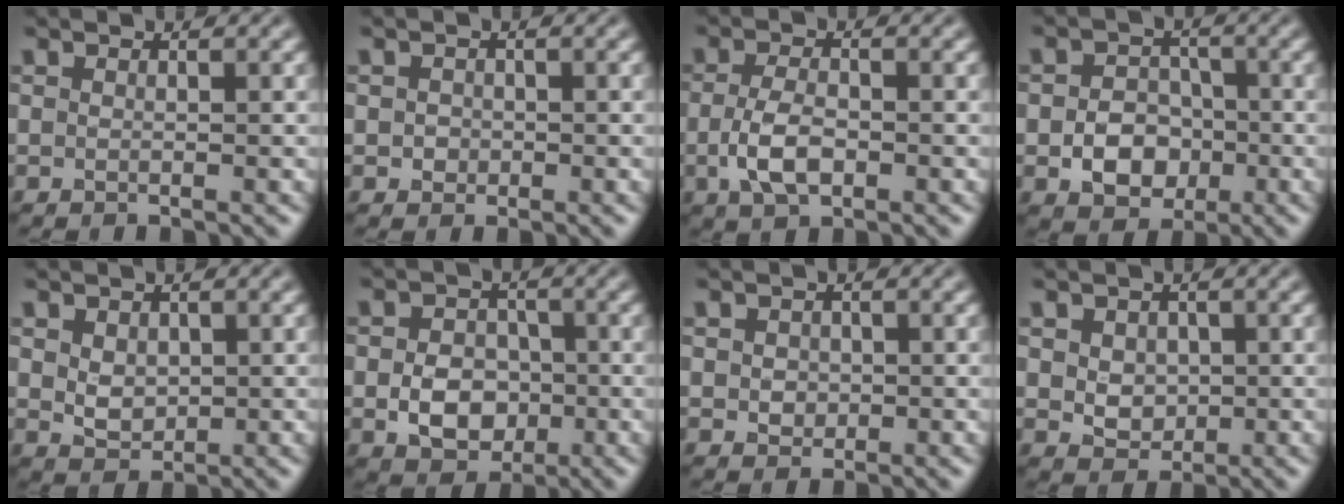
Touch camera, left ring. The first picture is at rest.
{"total": 1.1, "force": [0.0, 1.0, 0.3], "torque": [-0.001, -0.002, -0.002]}
{"total": 3.6, "force": [-1.0, 1.9, 2.9], "torque": [-0.063, -0.004, -0.020]}
{"total": 4.4, "force": [-1.3, 3.4, 2.4], "torque": [-0.034, -0.001, -0.022]}
{"total": 2.2, "force": [0.5, 1.7, 1.4], "torque": [-0.028, -0.004, 0.015]}
{"total": 4.6, "force": [-1.1, 3.6, 2.7], "torque": [-0.045, -0.003, -0.021]}
{"total": 1.4, "force": [0.1, 1.3, 0.7], "torque": [-0.011, -0.003, 0.001]}
{"total": 2.7, "force": [0.4, 2.2, 1.5], "torque": [-0.033, 0.000, 0.012]}